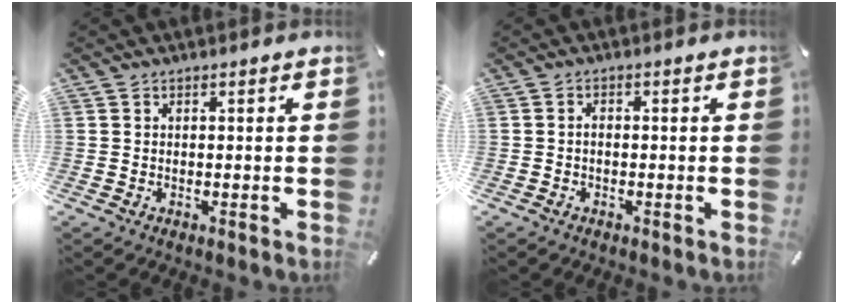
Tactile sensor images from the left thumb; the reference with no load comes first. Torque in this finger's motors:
{"motor_torque": [0.03, -0.11, 0.05, 0.13, 0.01]}